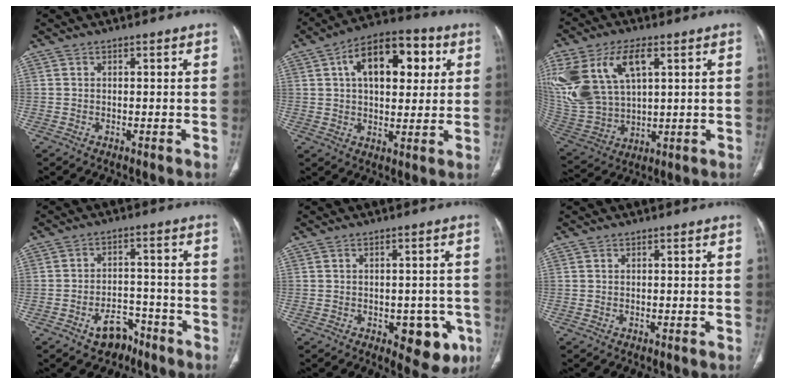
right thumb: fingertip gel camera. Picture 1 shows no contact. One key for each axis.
{"total": 16.3, "fx": 4.9, "fy": 9.1, "fz": 12.6, "tx": -0.159, "ty": 0.013, "tz": 0.073}
{"total": 22.3, "fx": 7.9, "fy": 13.1, "fz": 16.2, "tx": -0.367, "ty": -0.003, "tz": 0.163}
{"total": 6.5, "fx": -4.2, "fy": 4.2, "fz": 2.6, "tx": -0.018, "ty": 0.040, "tz": -0.060}
{"total": 8.6, "fx": -3.2, "fy": 4.7, "fz": 6.4, "tx": -0.039, "ty": 0.005, "tz": -0.031}
{"total": 0.0}